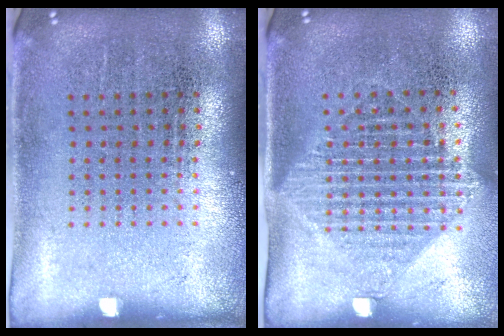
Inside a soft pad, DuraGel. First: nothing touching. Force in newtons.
{"total": 1.5, "press": 1.2, "slide": 0.9}